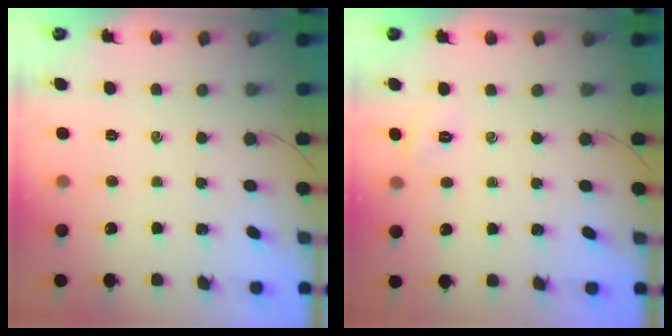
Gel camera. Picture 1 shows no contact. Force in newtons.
{"total": 2.5, "press": 2.4, "slide": 0.7}